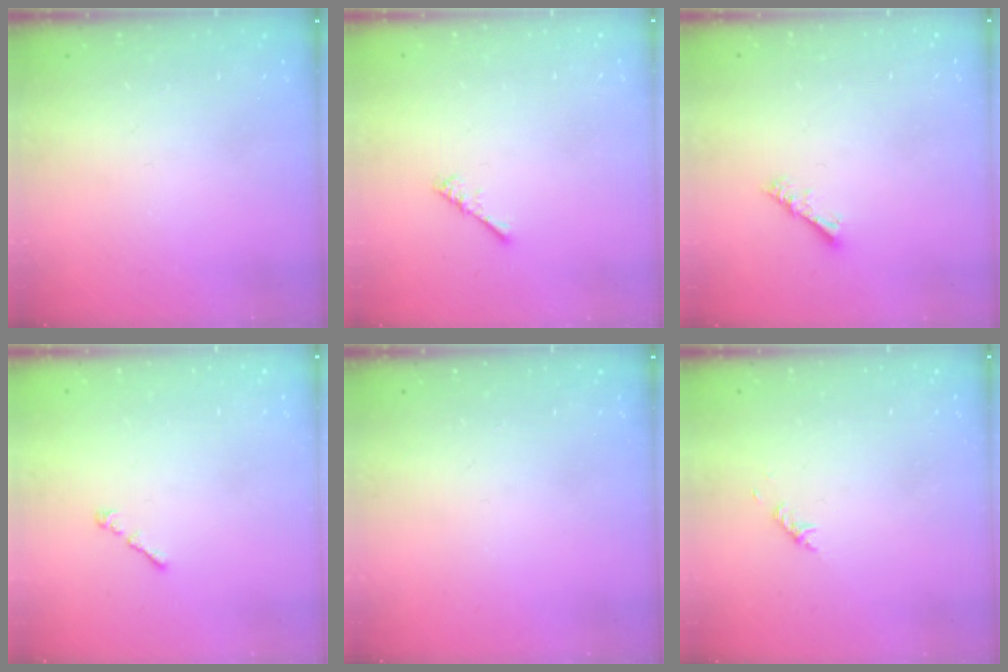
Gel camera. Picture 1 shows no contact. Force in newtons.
{"total": 0.9, "press": 0.9, "slide": 0.3}
{"total": 4.2, "press": 4.2, "slide": 0.5}
{"total": 1.0, "press": 0.9, "slide": 0.5}
{"total": 0.0}
{"total": 2.8, "press": 2.7, "slide": 0.6}